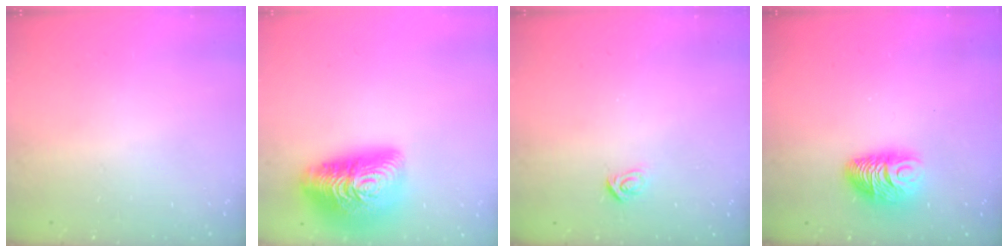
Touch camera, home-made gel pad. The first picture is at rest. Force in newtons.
{"total": 26.8, "press": 26.8, "slide": 0.9}
{"total": 3.0, "press": 2.9, "slide": 0.4}
{"total": 9.0, "press": 9.0, "slide": 0.2}